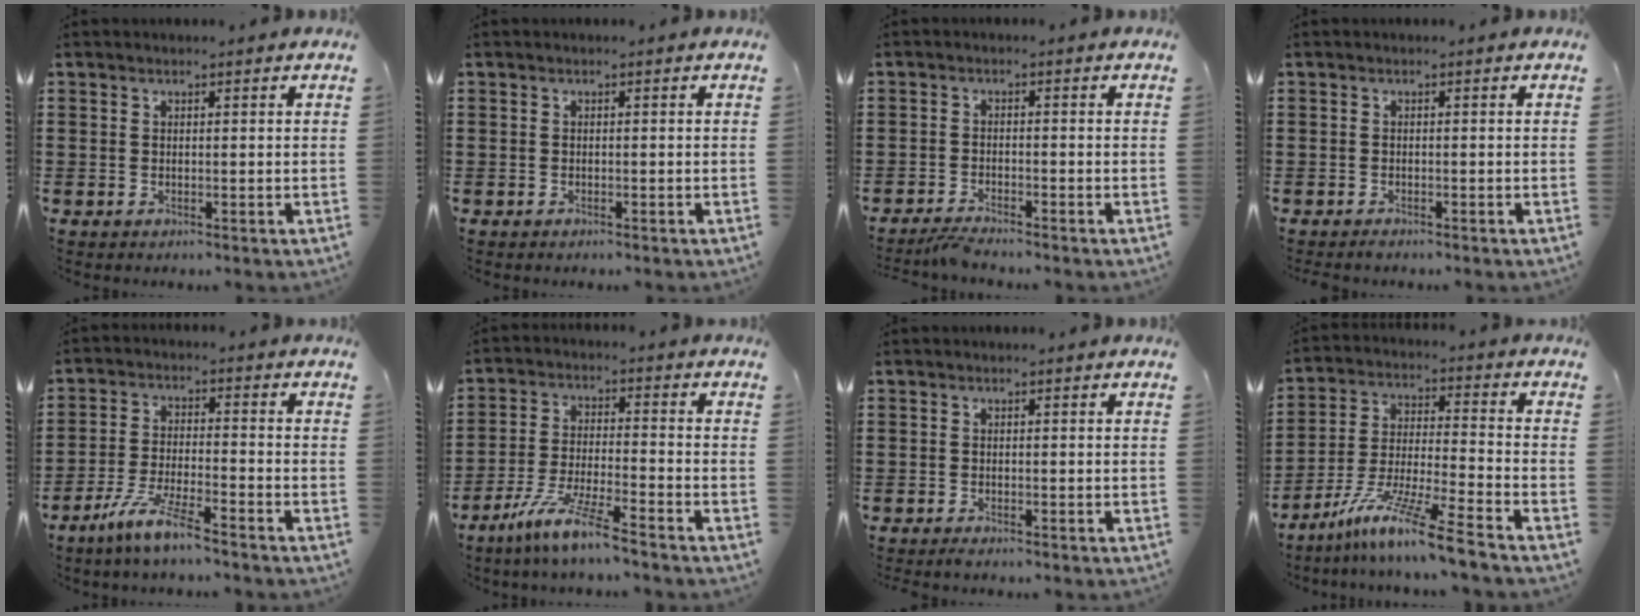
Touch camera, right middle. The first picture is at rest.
{"total": 0.0}
{"total": 2.4, "force": [-2.4, -0.1, 0.6], "torque": [-0.019, -0.002, -0.050]}
{"total": 0.6, "force": [-0.6, 0.0, 0.2], "torque": [-0.005, -0.003, -0.011]}
{"total": 6.5, "force": [-5.1, 0.0, 3.9], "torque": [-0.094, -0.016, -0.102]}
{"total": 7.7, "force": [-6.3, -0.4, 4.4], "torque": [-0.100, -0.018, -0.126]}
{"total": 0.6, "force": [-0.5, 0.0, 0.3], "torque": [-0.006, -0.004, -0.009]}
{"total": 11.1, "force": [-8.8, -0.5, 6.7], "torque": [-0.130, -0.001, -0.176]}